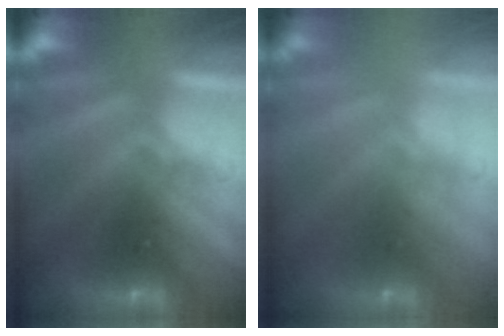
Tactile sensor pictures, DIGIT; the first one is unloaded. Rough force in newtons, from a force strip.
{"total": 2.7}